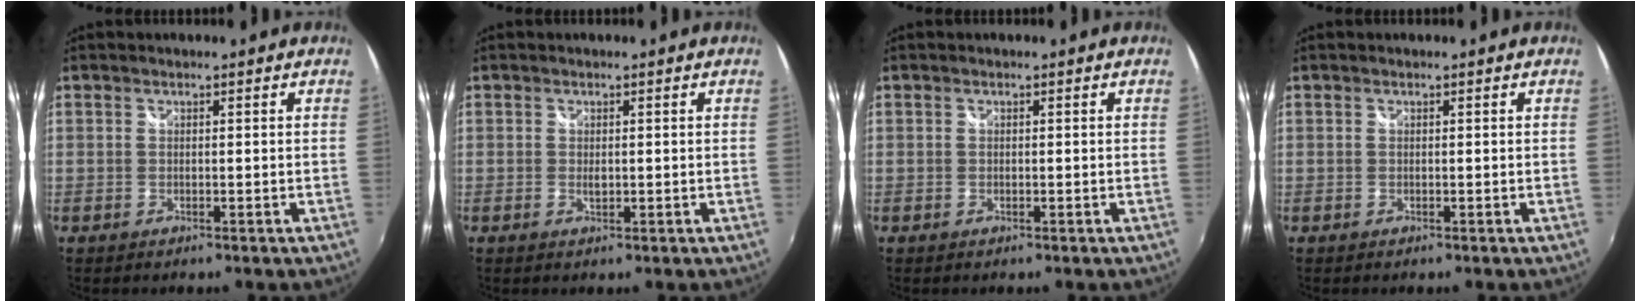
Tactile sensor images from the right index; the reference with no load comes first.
{"total": 1.1, "force": [0.1, 0.7, 0.8], "torque": [-0.014, -0.001, 0.000]}
{"total": 0.0}
{"total": 0.0}